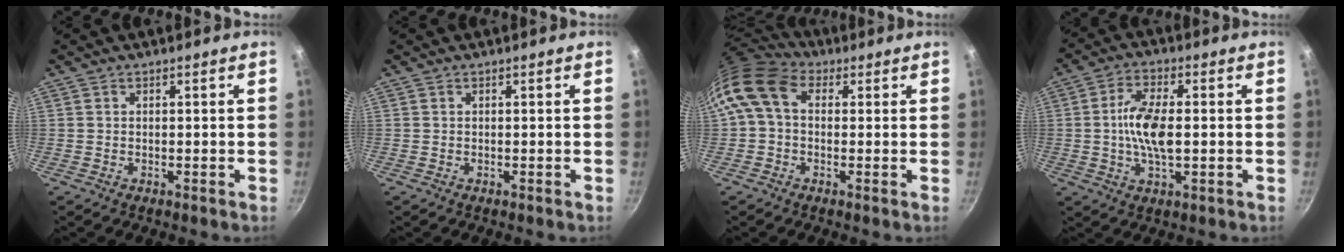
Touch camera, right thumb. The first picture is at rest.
{"total": 0.0}
{"total": 11.1, "force": [2.0, 8.1, 7.4], "torque": [-0.141, 0.023, 0.016]}
{"total": 9.4, "force": [0.0, 4.2, 8.5], "torque": [-0.163, 0.009, -0.006]}